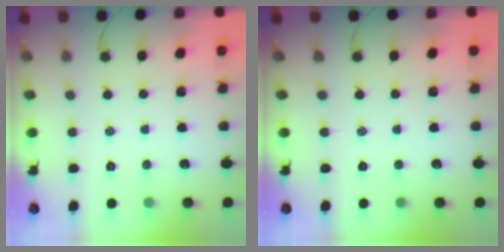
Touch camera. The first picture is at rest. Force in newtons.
{"total": 0.0}